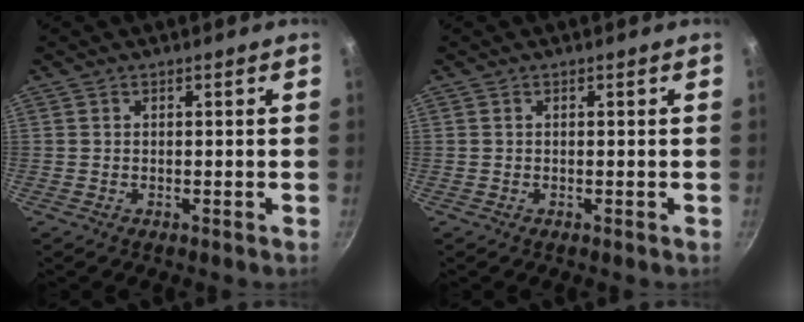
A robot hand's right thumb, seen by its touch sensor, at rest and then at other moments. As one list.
[{"total": 0.0}]